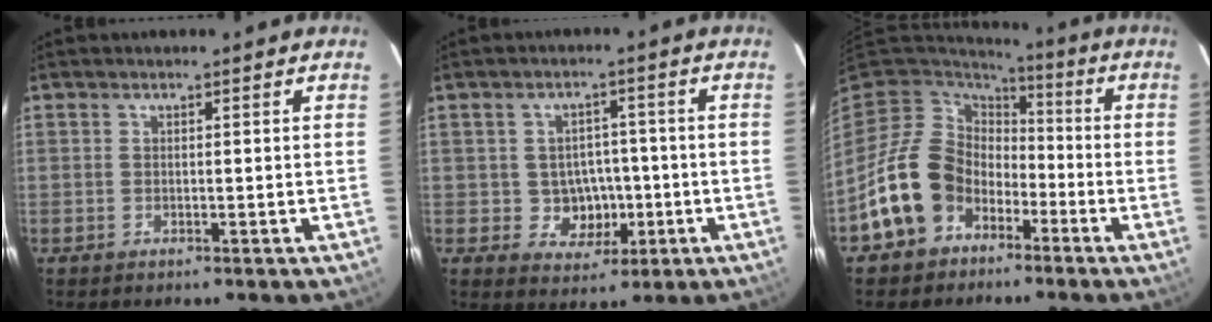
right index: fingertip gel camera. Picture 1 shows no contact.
{"total": 6.3, "force": [-1.2, 5.8, 2.2], "torque": [-0.051, 0.016, 0.000]}
{"total": 14.4, "force": [-6.2, 12.1, 4.8], "torque": [-0.126, 0.019, -0.093]}